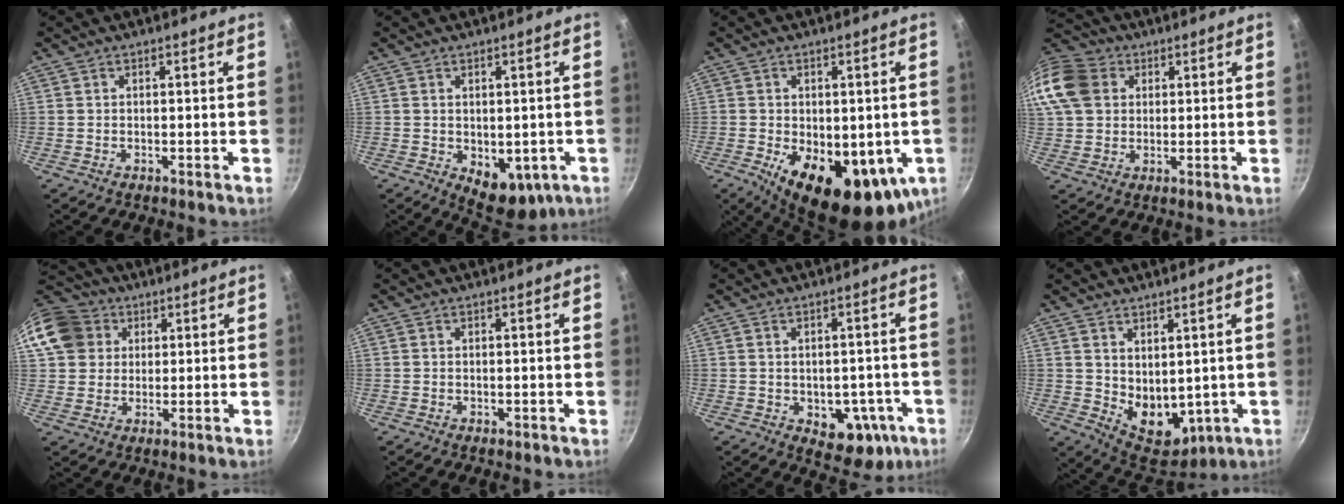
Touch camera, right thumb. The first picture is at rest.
{"total": 9.1, "force": [-2.2, 5.7, 6.8], "torque": [-0.059, -0.010, -0.014]}
{"total": 18.8, "force": [-4.8, 9.9, 15.2], "torque": [-0.190, -0.025, -0.050]}
{"total": 18.4, "force": [5.3, 14.8, 9.4], "torque": [-0.223, 0.033, 0.092]}
{"total": 12.5, "force": [4.4, 10.7, 4.9], "torque": [-0.078, 0.017, 0.075]}
{"total": 0.0}
{"total": 10.3, "force": [-2.9, 6.9, 7.0], "torque": [-0.047, 0.008, -0.025]}
{"total": 9.5, "force": [2.1, 6.4, 6.7], "torque": [-0.076, -0.034, 0.059]}